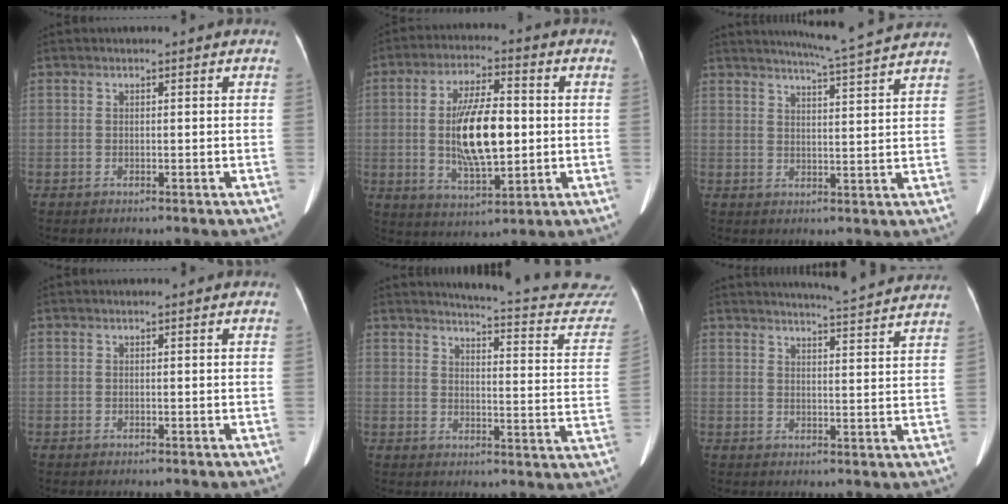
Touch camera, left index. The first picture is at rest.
{"total": 12.4, "force": [-0.3, 3.9, 11.8], "torque": [-0.226, 0.001, -0.002]}
{"total": 10.2, "force": [9.4, -1.5, 3.5], "torque": [-0.065, -0.003, 0.121]}
{"total": 0.0}
{"total": 18.1, "force": [17.3, 2.2, 4.8], "torque": [-0.042, -0.089, 0.171]}
{"total": 12.0, "force": [11.4, -0.9, 3.4], "torque": [-0.058, -0.016, 0.133]}